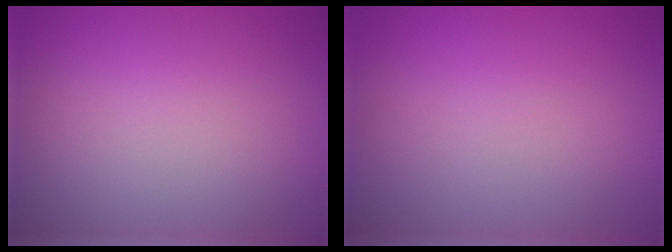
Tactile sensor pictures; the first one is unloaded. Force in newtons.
{"total": 0.0}